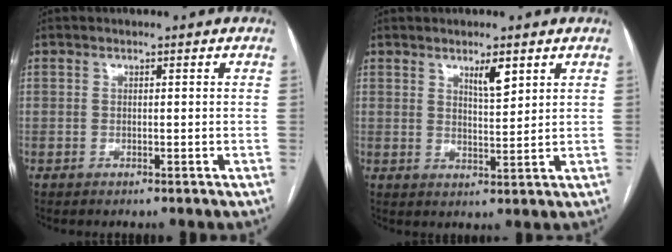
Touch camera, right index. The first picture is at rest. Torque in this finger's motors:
{"motor_torque": [0.21, 0.12, 0.05, 0.04]}